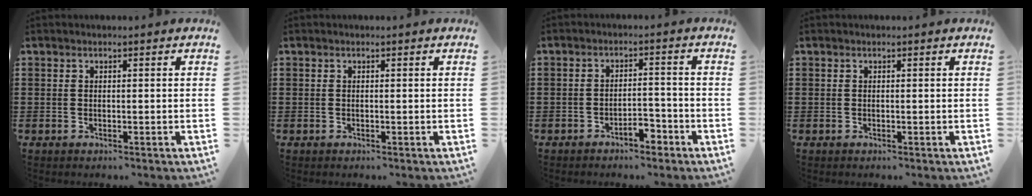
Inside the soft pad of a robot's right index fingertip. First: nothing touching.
{"total": 0.0}
{"total": 3.5, "force": [-2.8, 1.3, 1.7], "torque": [-0.031, 0.010, -0.054]}
{"total": 0.0}